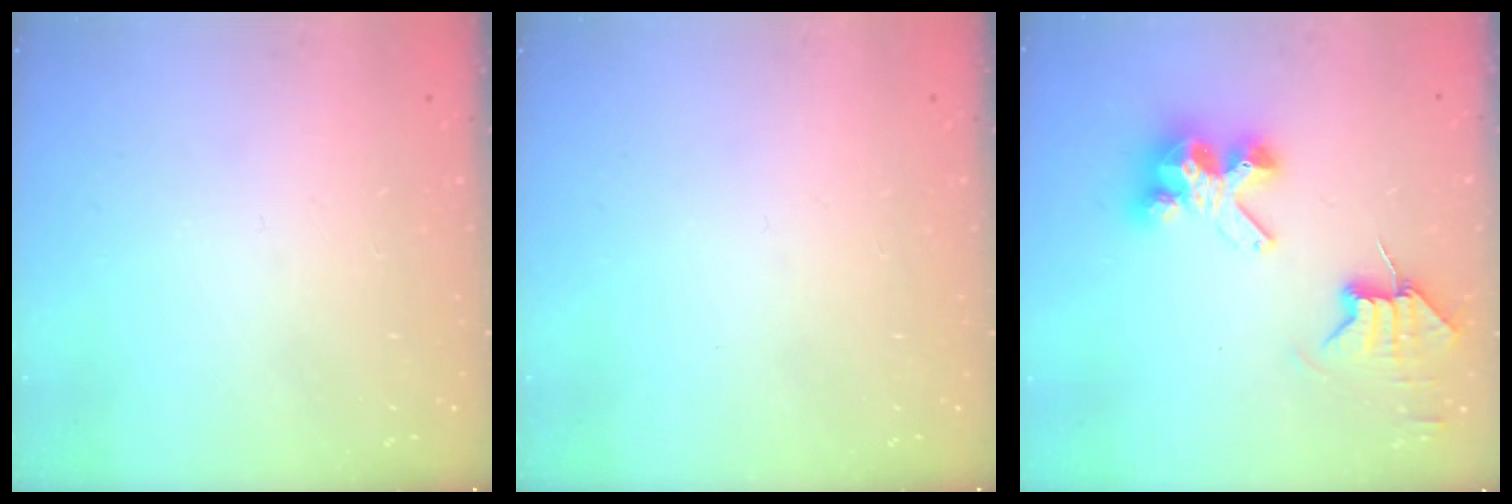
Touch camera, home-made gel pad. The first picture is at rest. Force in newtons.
{"total": 0.0}
{"total": 8.9, "press": 8.9, "slide": 0.9}